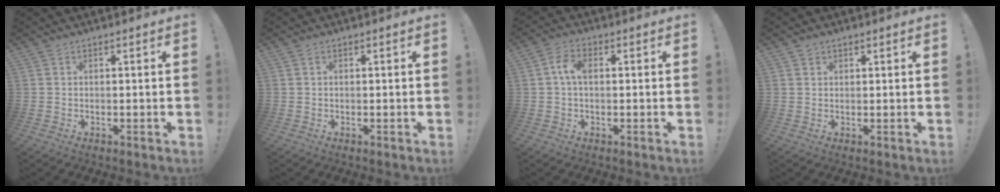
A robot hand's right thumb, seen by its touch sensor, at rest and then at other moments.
{"total": 0.0}
{"total": 4.9, "force": [0.4, 2.7, 4.1], "torque": [-0.069, 0.012, 0.008]}
{"total": 1.3, "force": [0.9, 0.9, 0.2], "torque": [-0.003, 0.000, 0.017]}